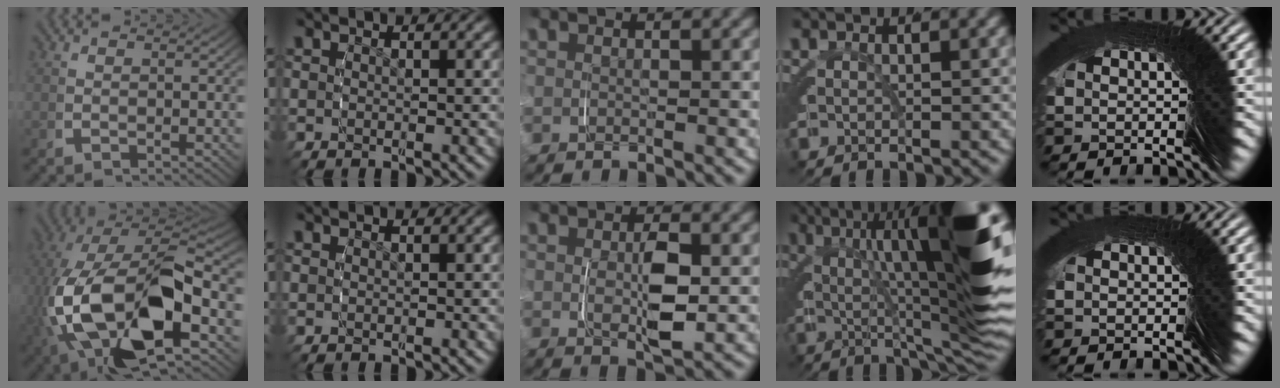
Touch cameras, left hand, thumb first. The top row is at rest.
{"thumb": {"total": 21.9, "force": [-1.1, 12.8, 17.8], "torque": [-0.376, -0.053, 0.016]}, "middle": {"total": 1.4, "force": [0.0, 0.3, 1.4], "torque": [-0.024, -0.010, 0.004]}, "ring": {"total": 17.5, "force": [2.6, 4.4, 16.8], "torque": [-0.198, 0.035, 0.024]}, "little": {"total": 0.8, "force": [-0.1, 0.7, 0.3], "torque": [-0.013, -0.006, -0.001]}}